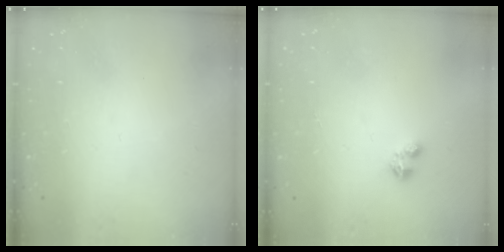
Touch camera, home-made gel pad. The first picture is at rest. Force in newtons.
{"total": 2.7, "press": 2.7, "slide": 0.4}